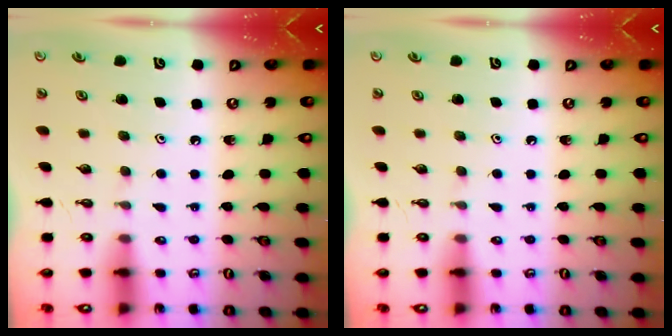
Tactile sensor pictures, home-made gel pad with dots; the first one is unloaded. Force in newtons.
{"total": 0.0}